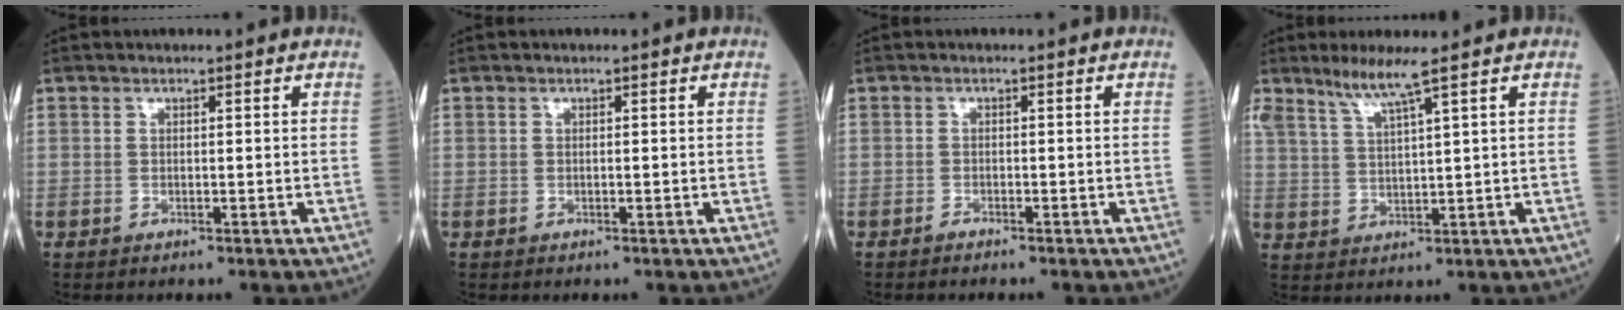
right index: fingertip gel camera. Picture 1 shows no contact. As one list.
[{"total": 0.0}, {"total": 0.7, "force": [-0.7, 0.0, 0.1], "torque": [-0.008, -0.001, -0.012]}, {"total": 5.2, "force": [3.8, -0.8, 3.4], "torque": [-0.074, -0.005, 0.079]}]